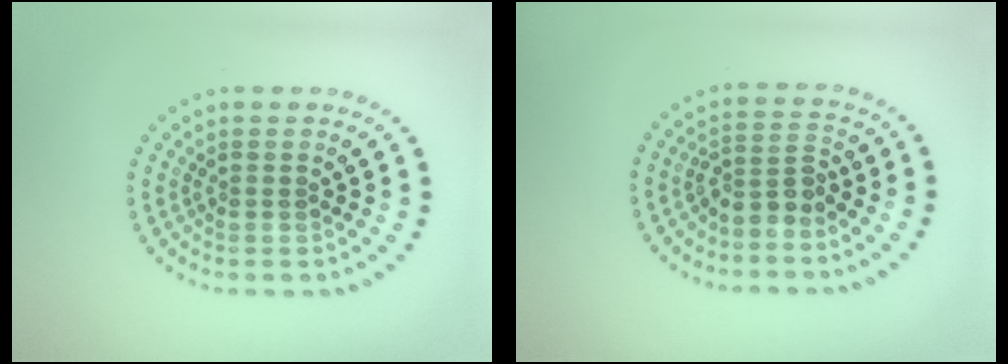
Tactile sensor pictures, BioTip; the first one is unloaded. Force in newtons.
{"total": 2.6, "press": 2.0, "slide": 1.6}